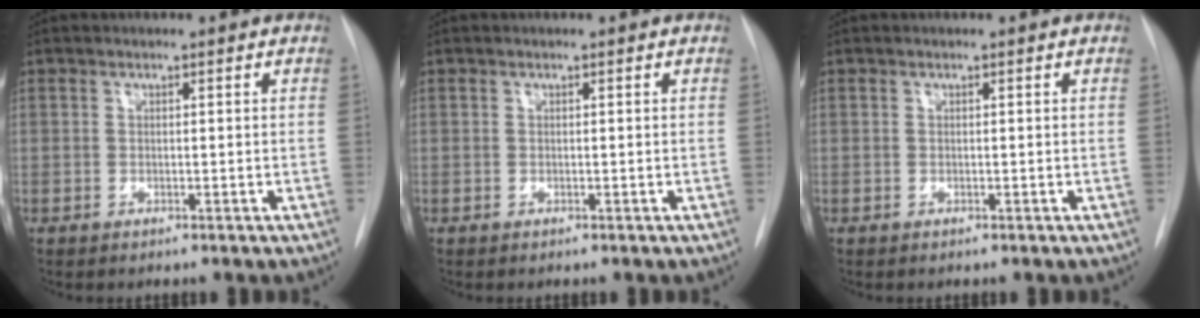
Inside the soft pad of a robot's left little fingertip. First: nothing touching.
{"total": 0.0}
{"total": 0.0}